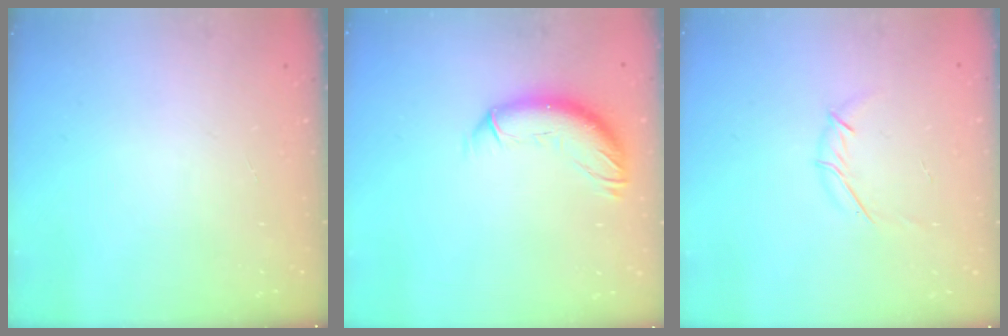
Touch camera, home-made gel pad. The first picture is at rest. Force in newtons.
{"total": 11.6, "press": 11.5, "slide": 1.3}
{"total": 4.3, "press": 4.2, "slide": 1.1}